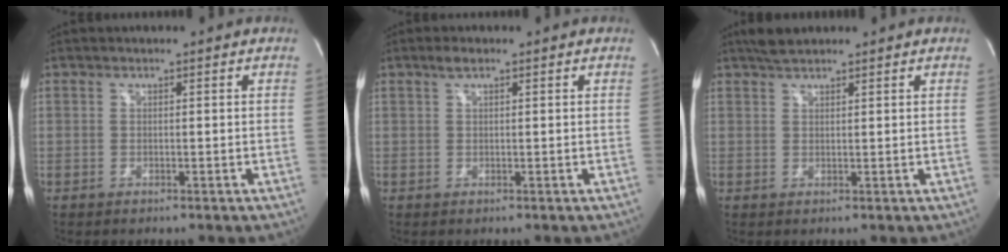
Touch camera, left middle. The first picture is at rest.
{"total": 1.5, "force": [1.0, 0.4, 1.1], "torque": [-0.027, 0.008, 0.019]}
{"total": 2.9, "force": [2.5, 0.6, 1.2], "torque": [-0.029, 0.012, 0.047]}